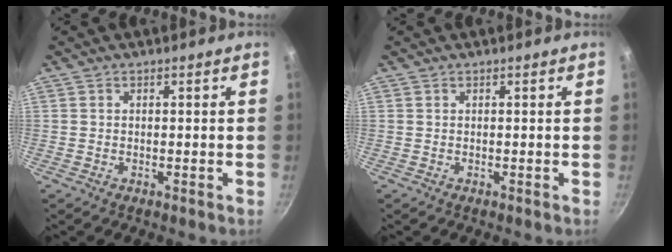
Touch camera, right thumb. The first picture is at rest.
{"total": 0.0}